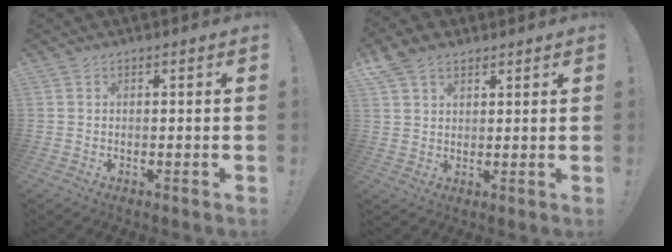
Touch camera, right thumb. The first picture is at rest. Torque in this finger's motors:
{"motor_torque": [-0.28, 0.65, -0.19, 0.30, 0.13]}